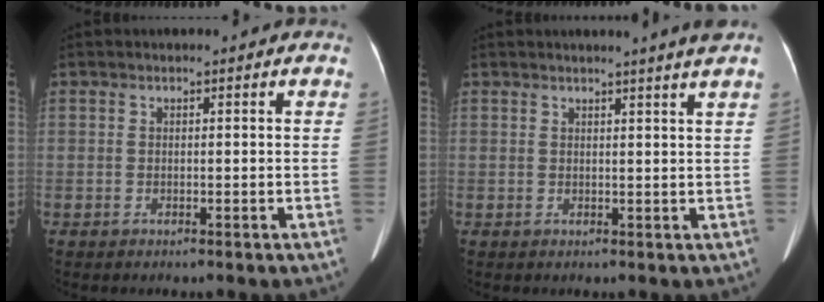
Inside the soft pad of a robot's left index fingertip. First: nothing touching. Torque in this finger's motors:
{"motor_torque": [0.27, -0.82, -0.04, 0.01]}